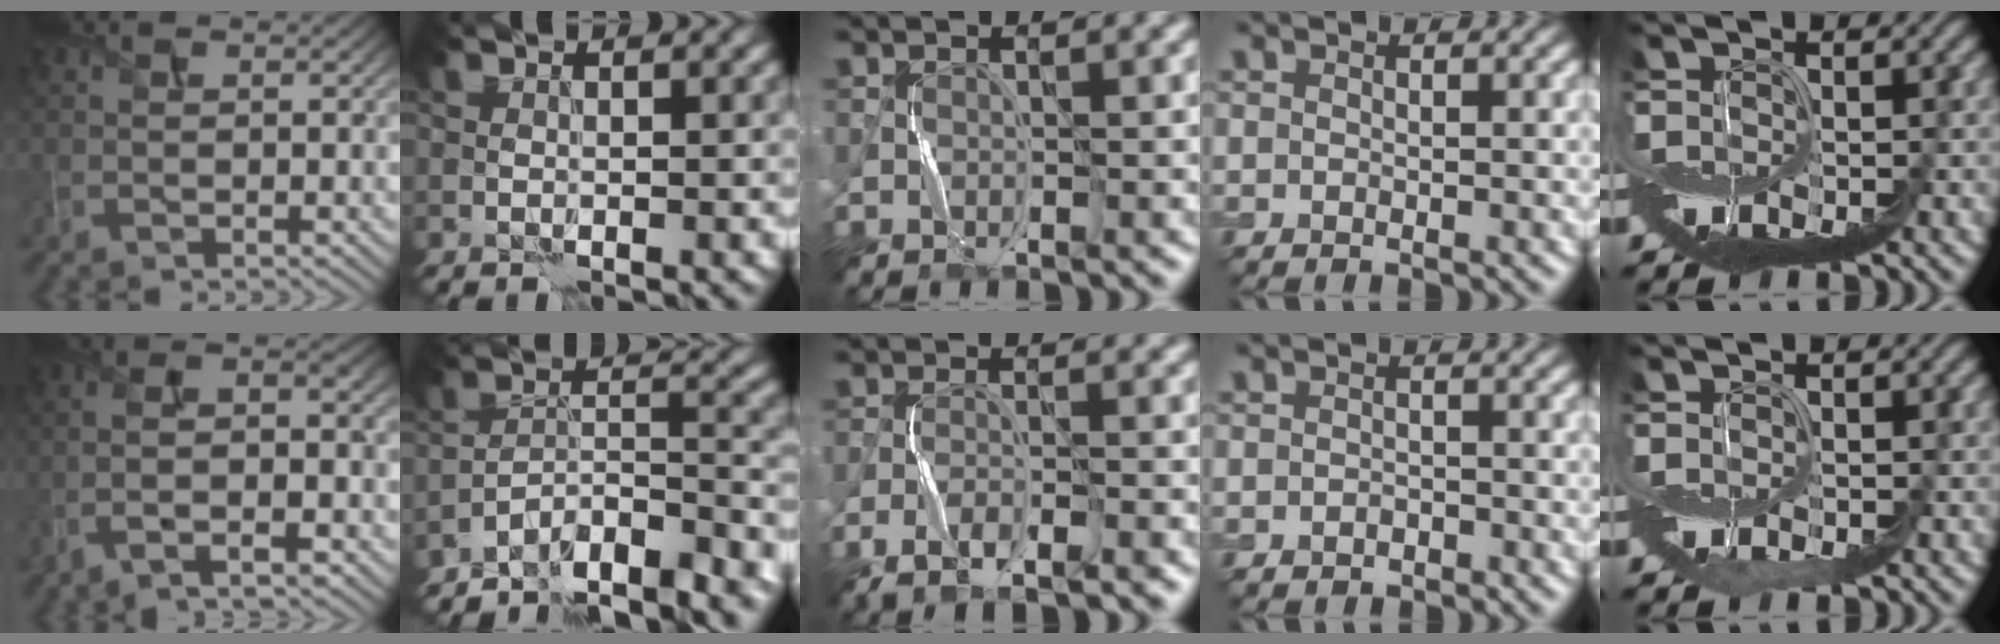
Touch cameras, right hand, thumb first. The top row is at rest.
{"thumb": {"total": 10.0, "force": [-5.0, 3.3, 8.0], "torque": [-0.154, 0.001, -0.092]}, "index": {"total": 10.4, "force": [-9.2, 2.4, 4.4], "torque": [-0.066, 0.008, -0.138]}, "middle": {"total": 3.6, "force": [-2.3, 0.8, 2.6], "torque": [-0.049, -0.002, -0.040]}, "ring": {"total": 0.6, "force": [-0.4, 0.3, -0.2], "torque": [0.008, 0.002, -0.009]}, "little": {"total": 0.8, "force": [0.4, -0.3, -0.6], "torque": [0.007, 0.002, 0.007]}}